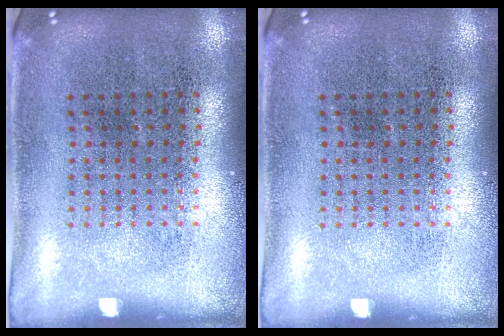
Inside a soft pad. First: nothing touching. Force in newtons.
{"total": 0.0}